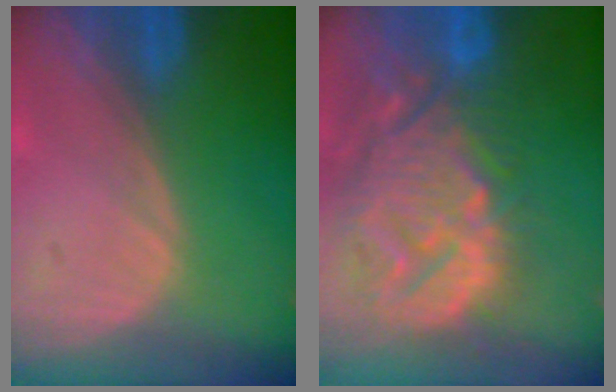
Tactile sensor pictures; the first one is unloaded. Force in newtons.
{"total": 14.5, "press": 12.4, "slide": 7.6}